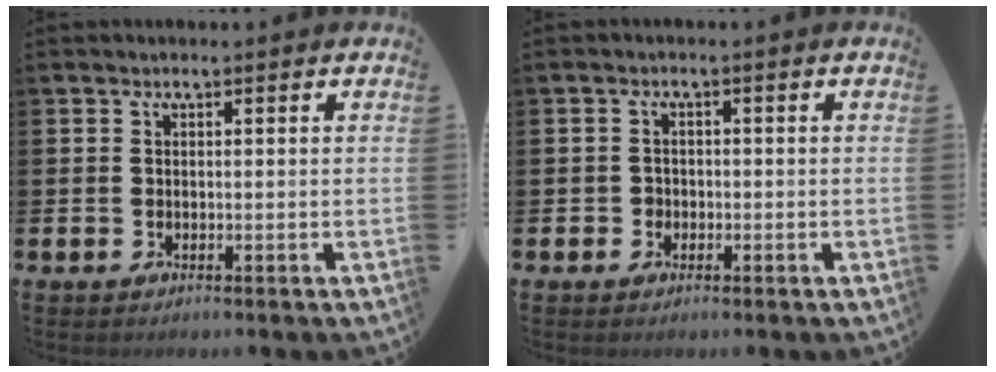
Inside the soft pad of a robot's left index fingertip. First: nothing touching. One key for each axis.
{"total": 1.4, "fx": -0.5, "fy": 1.3, "fz": 0.1, "tx": 0.001, "ty": 0.003, "tz": -0.015}